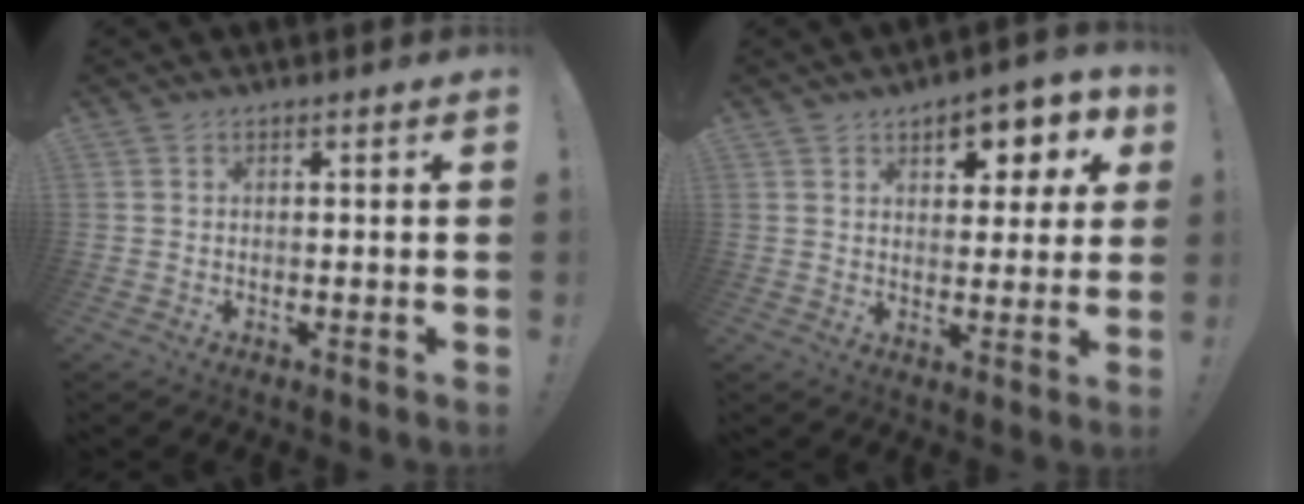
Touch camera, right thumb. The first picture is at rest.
{"total": 7.8, "force": [4.1, 4.8, 4.6], "torque": [-0.044, -0.029, 0.070]}